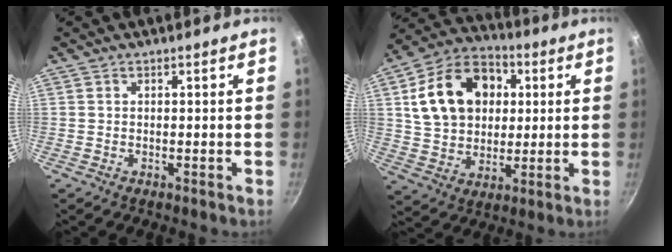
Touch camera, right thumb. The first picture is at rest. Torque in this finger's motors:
{"motor_torque": [-1.28, 2.03, 1.01, 0.07, 0.16]}